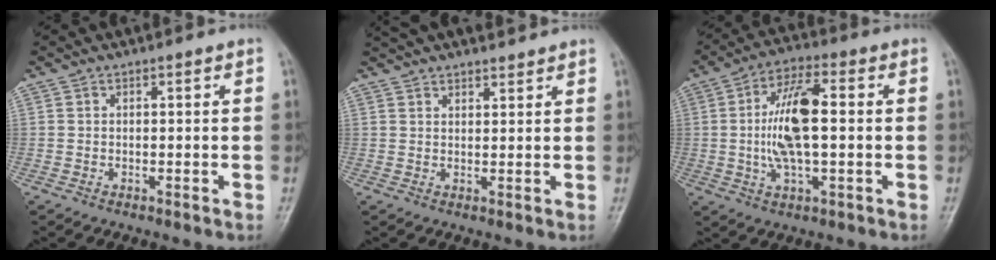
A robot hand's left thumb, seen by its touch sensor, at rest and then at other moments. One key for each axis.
{"total": 7.2, "fx": 6.4, "fy": 1.9, "fz": 2.8, "tx": -0.026, "ty": 0.007, "tz": 0.106}
{"total": 12.1, "fx": 0.3, "fy": 4.8, "fz": 11.1, "tx": -0.218, "ty": 0.010, "tz": 0.001}